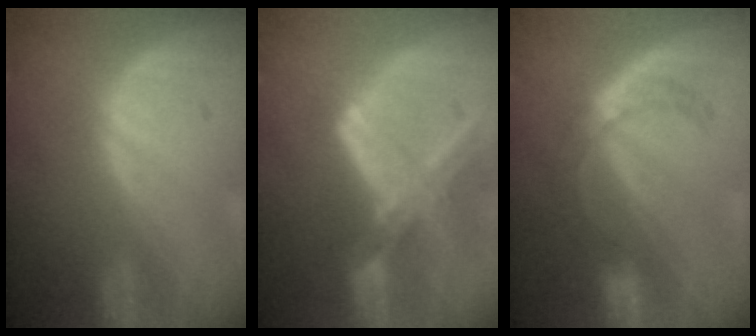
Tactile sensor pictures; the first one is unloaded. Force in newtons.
{"total": 8.2, "press": 7.2, "slide": 3.9}
{"total": 5.5, "press": 4.9, "slide": 2.3}